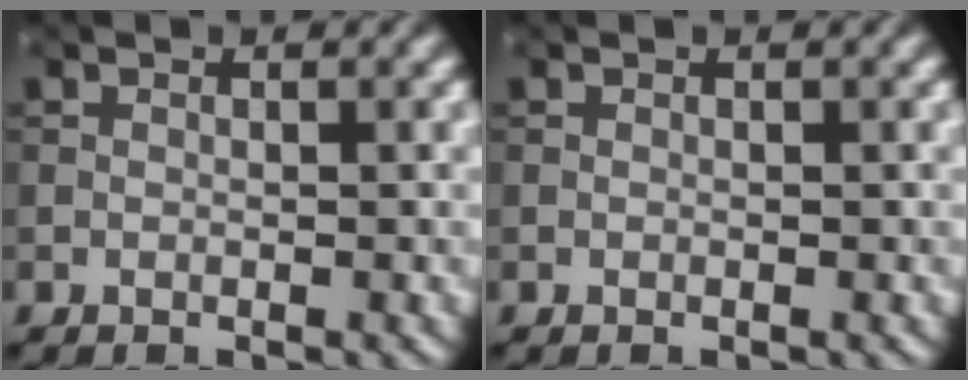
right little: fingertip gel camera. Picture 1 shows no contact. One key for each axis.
{"total": 0.0}